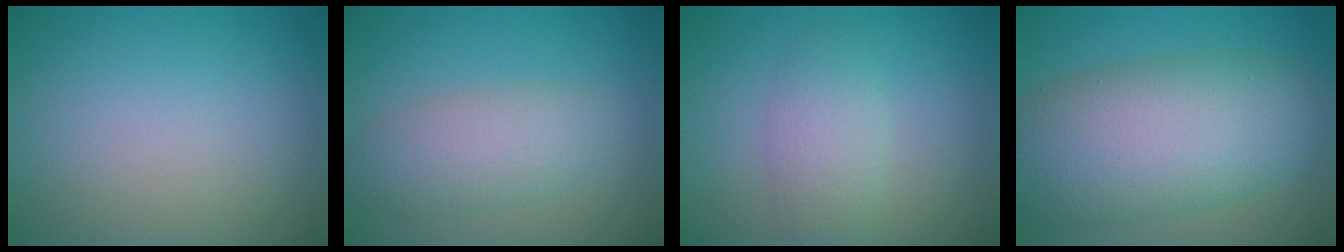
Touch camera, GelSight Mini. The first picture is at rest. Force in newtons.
{"total": 3.9, "press": 3.9, "slide": 0.1}
{"total": 2.8, "press": 2.8, "slide": 0.1}
{"total": 10.7, "press": 10.7, "slide": 0.5}